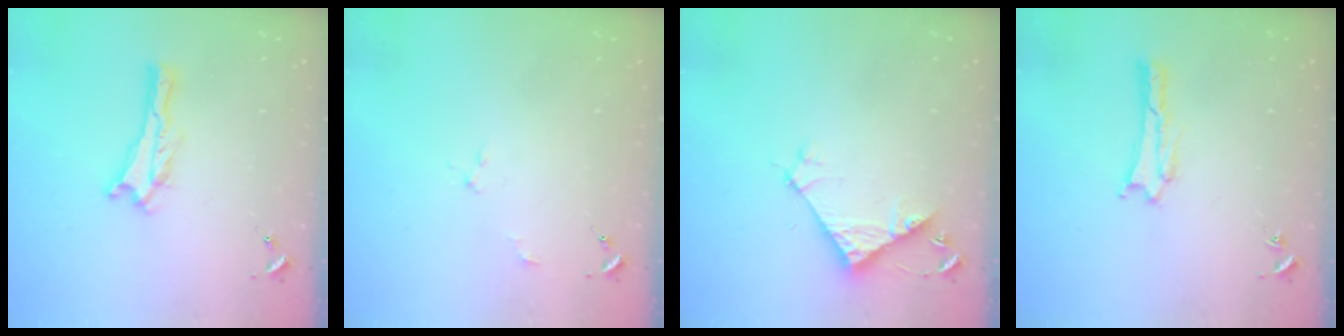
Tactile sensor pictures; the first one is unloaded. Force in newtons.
{"total": 2.0, "press": 2.0, "slide": 0.1}
{"total": 5.8, "press": 5.8, "slide": 0.2}
{"total": 1.7, "press": 1.7, "slide": 0.1}